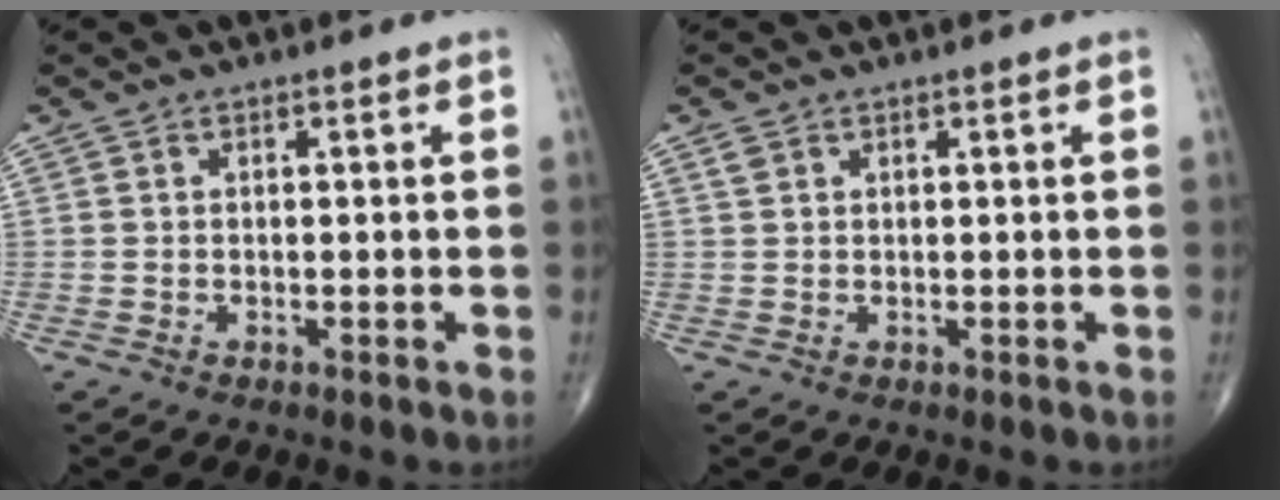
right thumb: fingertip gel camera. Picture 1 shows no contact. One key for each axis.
{"total": 1.2, "fx": 0.7, "fy": 0.8, "fz": 0.5, "tx": -0.007, "ty": 0.004, "tz": 0.015}